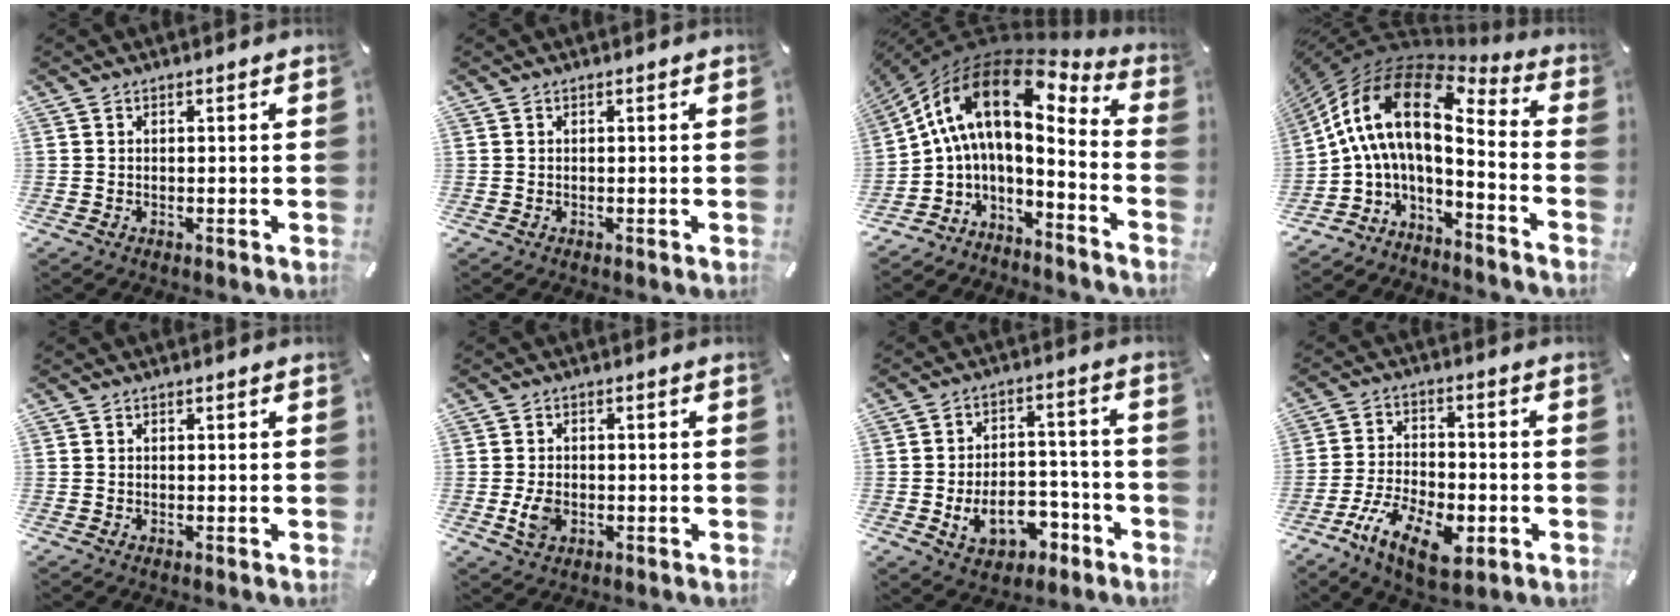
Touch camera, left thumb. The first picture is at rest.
{"total": 0.0}
{"total": 13.3, "force": [4.6, 5.6, 11.2], "torque": [-0.225, -0.046, 0.069]}
{"total": 14.1, "force": [2.3, 6.1, 12.5], "torque": [-0.263, -0.033, 0.029]}
{"total": 0.0}
{"total": 4.1, "force": [-0.8, 2.9, 2.8], "torque": [-0.077, -0.004, -0.018]}
{"total": 11.6, "force": [-4.6, 8.1, 7.0], "torque": [-0.091, 0.034, -0.071]}
{"total": 13.7, "force": [-6.5, 7.1, 9.7], "torque": [-0.186, 0.031, -0.111]}